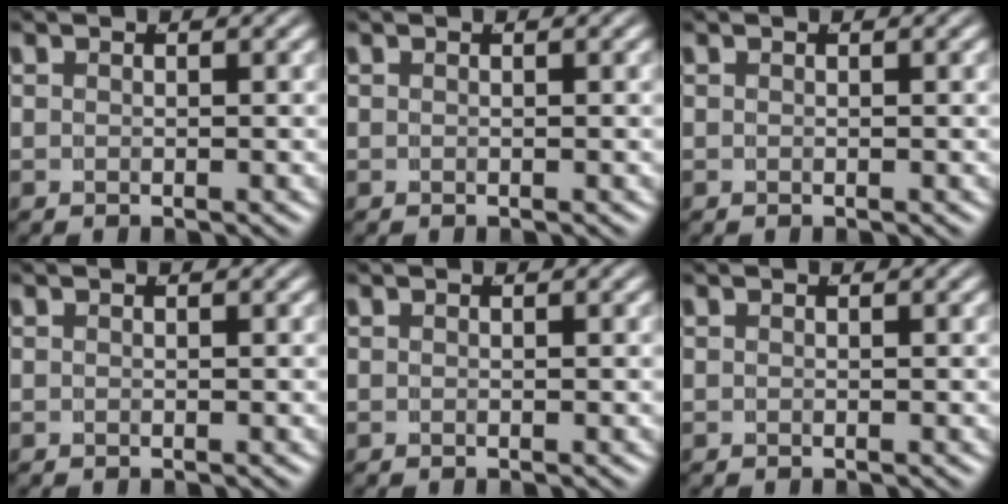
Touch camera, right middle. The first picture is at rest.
{"total": 0.0}
{"total": 0.0}
{"total": 0.0}
{"total": 0.0}
{"total": 0.0}